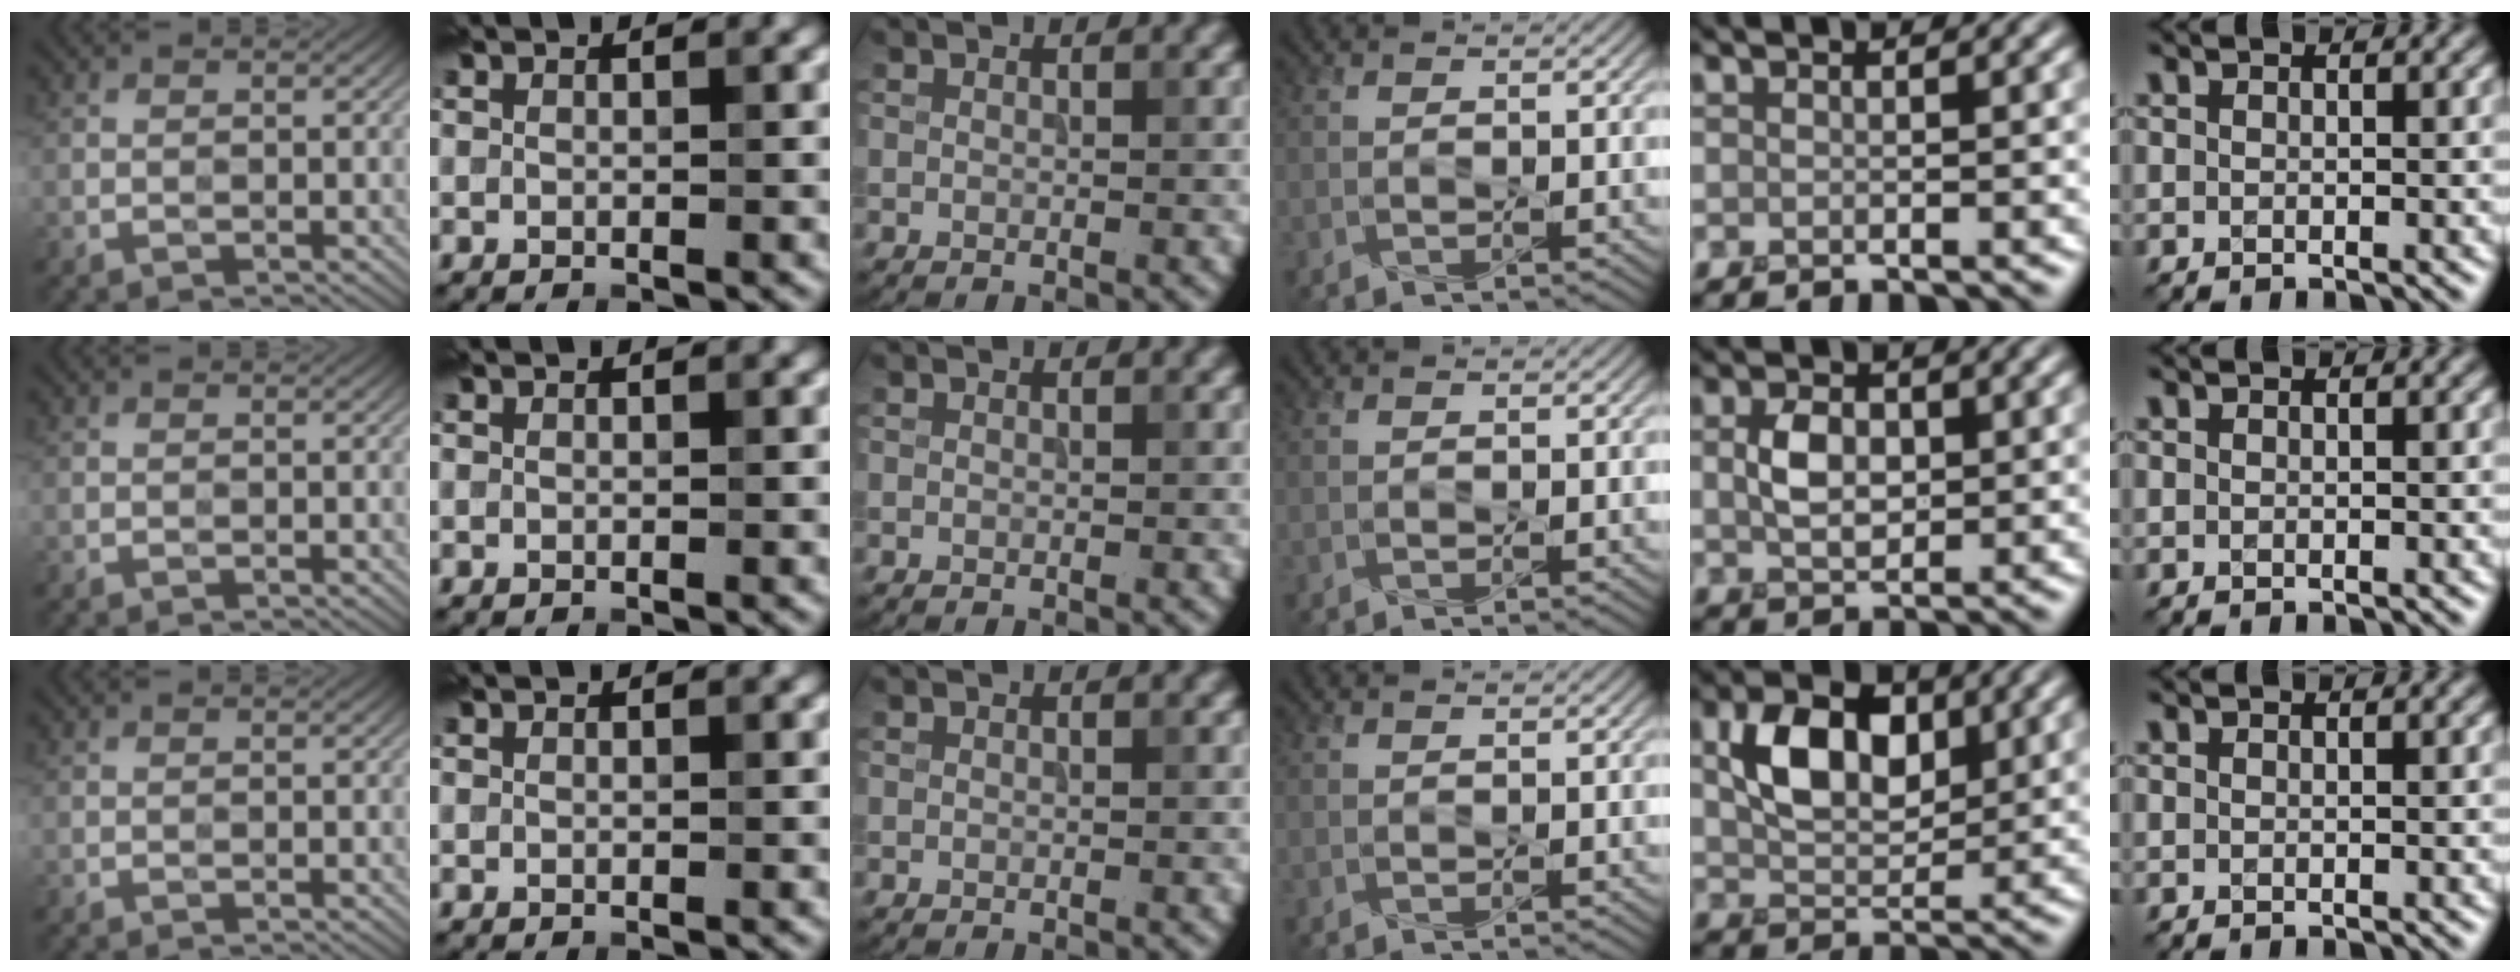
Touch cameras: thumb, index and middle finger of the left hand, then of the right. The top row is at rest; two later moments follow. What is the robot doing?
{"motion": "press", "object": "joystick"}